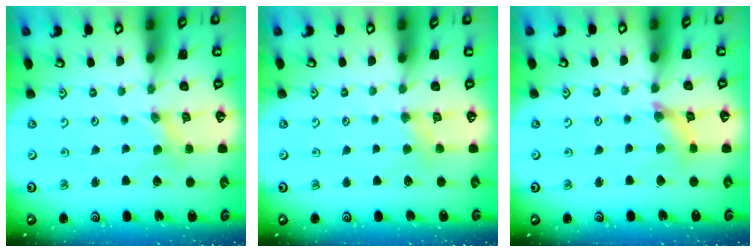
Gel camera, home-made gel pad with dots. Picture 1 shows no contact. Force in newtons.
{"total": 3.9, "press": 3.8, "slide": 0.5}
{"total": 3.9, "press": 3.9, "slide": 0.4}